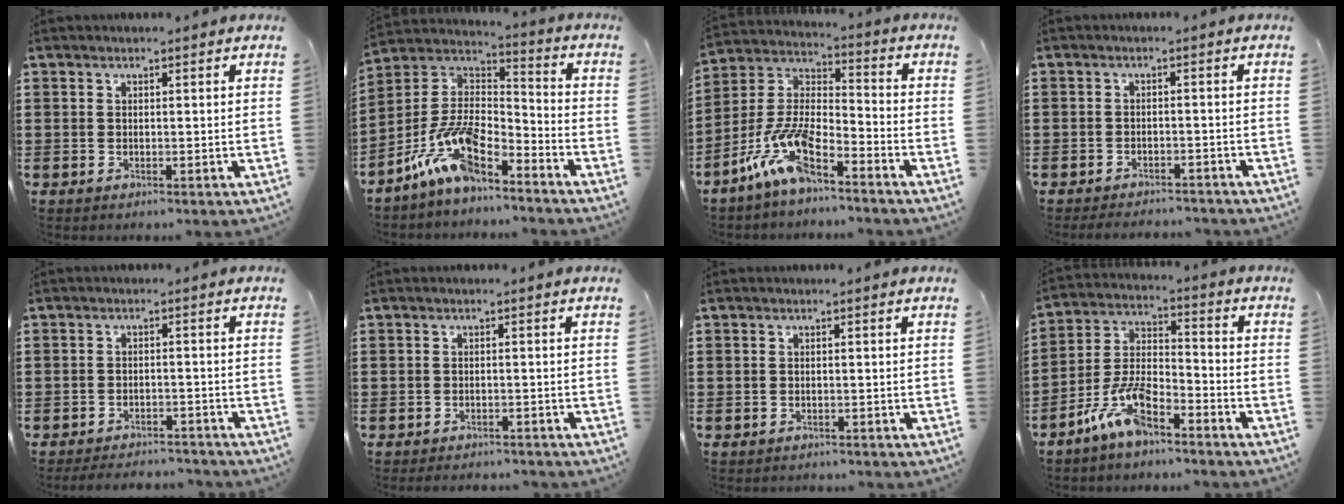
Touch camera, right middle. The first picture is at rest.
{"total": 12.0, "force": [-9.1, 3.6, 6.9], "torque": [-0.154, 0.019, -0.183]}
{"total": 11.0, "force": [-7.6, 3.0, 7.3], "torque": [-0.174, 0.001, -0.154]}
{"total": 2.5, "force": [-2.5, 0.3, -0.1], "torque": [-0.006, -0.002, -0.054]}
{"total": 3.2, "force": [-3.2, 0.3, 0.0], "torque": [-0.005, -0.001, -0.067]}
{"total": 1.7, "force": [-1.7, 0.2, -0.1], "torque": [-0.003, -0.001, -0.039]}
{"total": 0.9, "force": [-0.8, 0.3, -0.1], "torque": [0.000, 0.001, -0.018]}
{"total": 9.1, "force": [-6.8, 2.8, 5.3], "torque": [-0.132, 0.001, -0.134]}